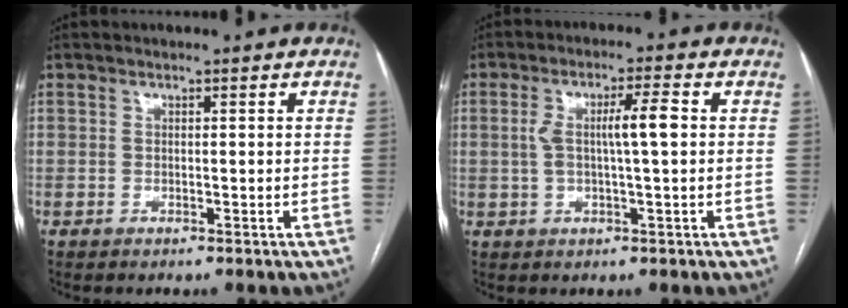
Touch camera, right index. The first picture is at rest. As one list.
[{"total": 6.0, "force": [0.5, 0.5, 5.9], "torque": [-0.113, 0.014, 0.010]}]